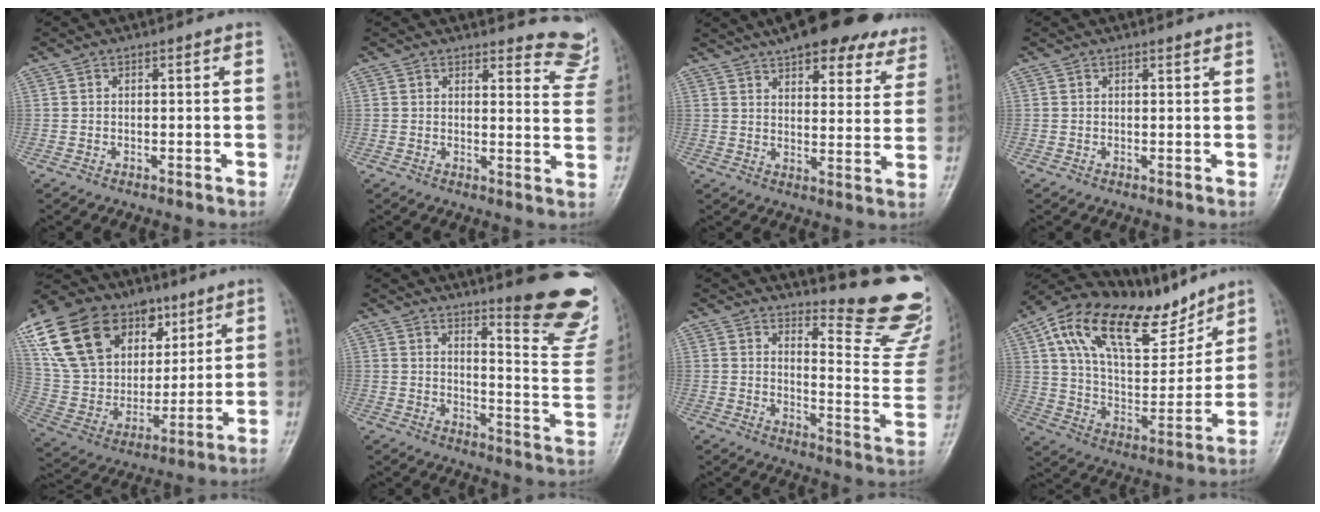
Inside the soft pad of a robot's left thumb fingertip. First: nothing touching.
{"total": 9.7, "force": [9.3, 2.6, 1.4], "torque": [0.024, -0.084, 0.075]}
{"total": 22.1, "force": [17.3, 7.9, 11.3], "torque": [-0.124, -0.040, 0.211]}
{"total": 0.8, "force": [0.8, 0.0, 0.3], "torque": [-0.002, -0.001, 0.012]}
{"total": 26.5, "force": [12.6, 18.0, 14.9], "torque": [-0.267, -0.001, 0.234]}
{"total": 17.9, "force": [13.0, 3.3, 11.9], "torque": [-0.111, -0.119, 0.162]}
{"total": 15.8, "force": [14.6, 2.0, 5.8], "torque": [-0.045, -0.188, 0.172]}
{"total": 24.3, "force": [15.1, 10.9, 15.7], "torque": [-0.228, -0.034, 0.265]}